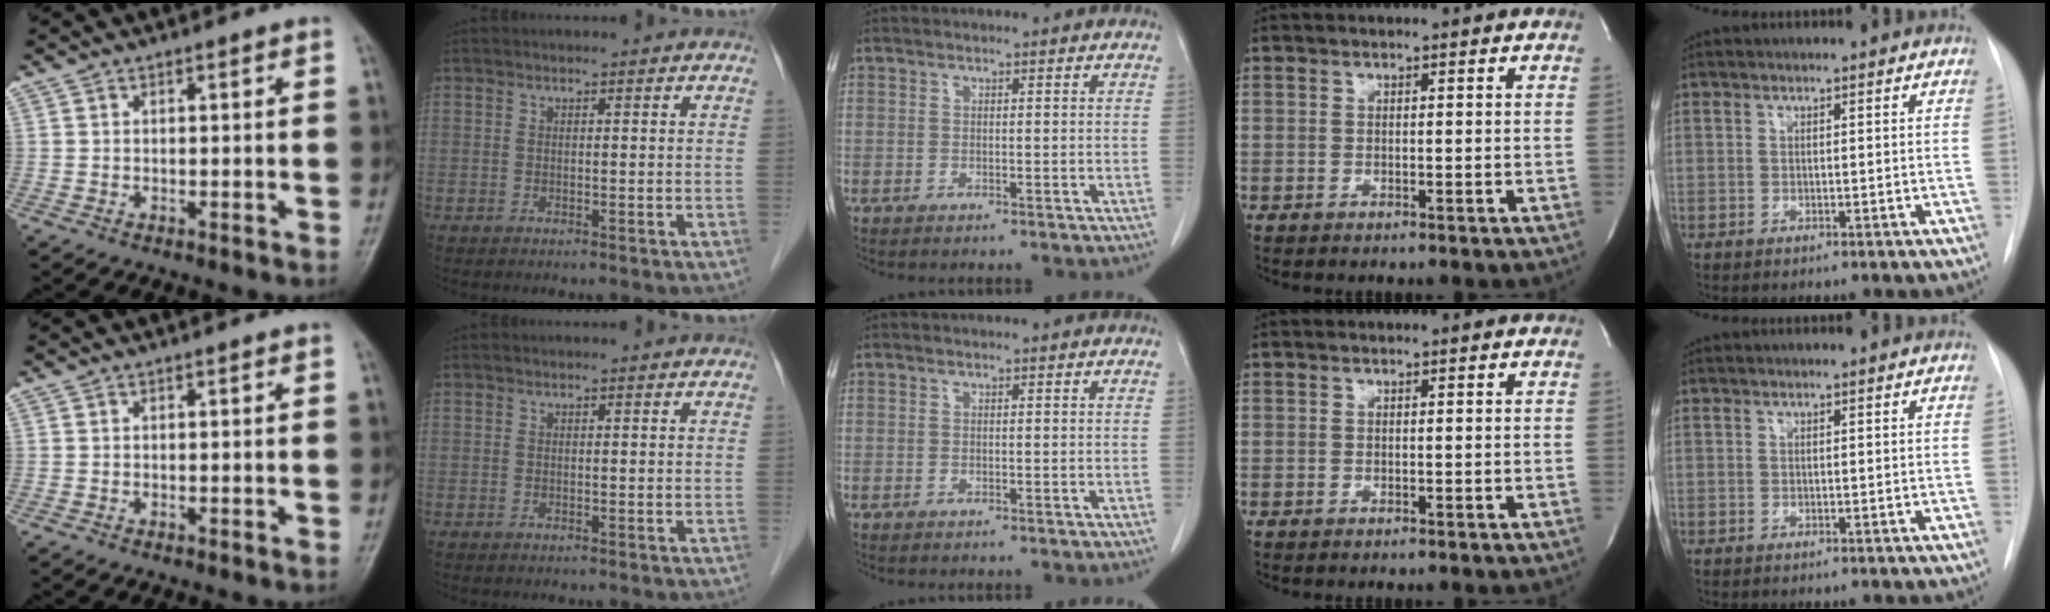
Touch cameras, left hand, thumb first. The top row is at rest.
{}